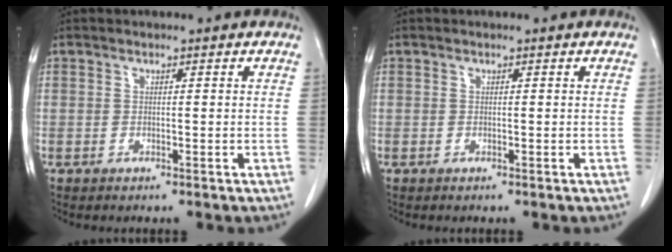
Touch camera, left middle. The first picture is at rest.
{"total": 0.0}